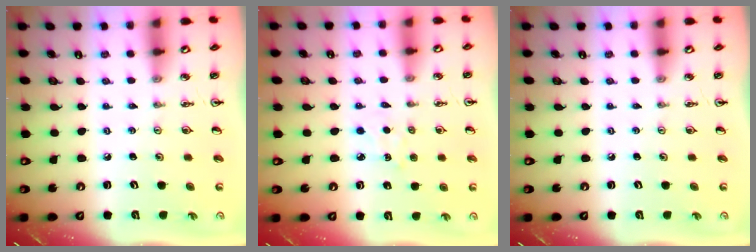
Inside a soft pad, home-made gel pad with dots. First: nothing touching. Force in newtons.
{"total": 3.9, "press": 3.9, "slide": 0.5}
{"total": 0.0}